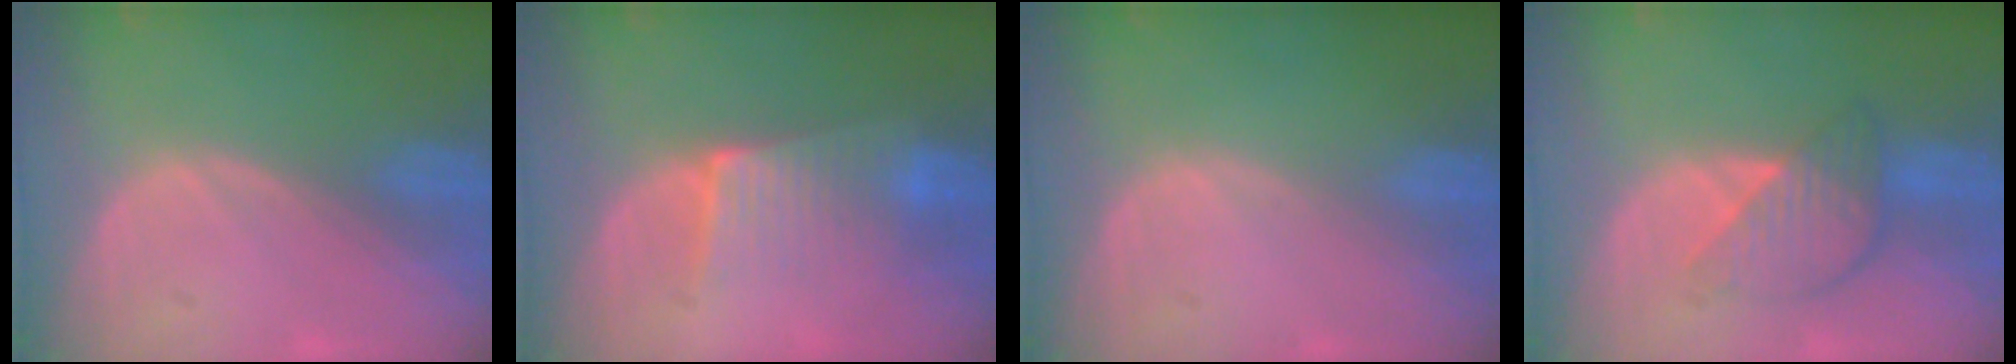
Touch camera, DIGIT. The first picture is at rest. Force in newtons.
{"total": 6.4, "press": 5.7, "slide": 2.9}
{"total": 0.0}
{"total": 5.6, "press": 5.6, "slide": 0.3}